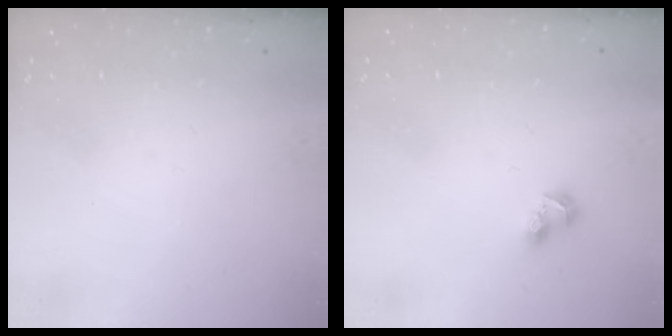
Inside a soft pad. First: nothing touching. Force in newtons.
{"total": 3.6, "press": 3.5, "slide": 0.7}